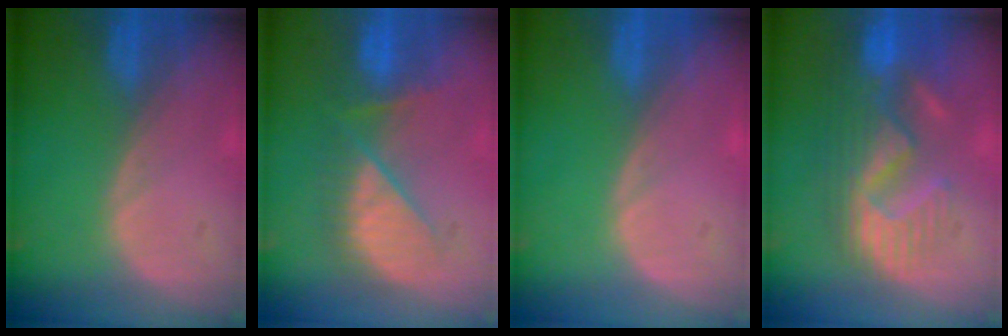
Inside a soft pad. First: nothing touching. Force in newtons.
{"total": 7.7, "press": 7.7, "slide": 0.6}
{"total": 0.0}
{"total": 11.1, "press": 9.8, "slide": 5.2}